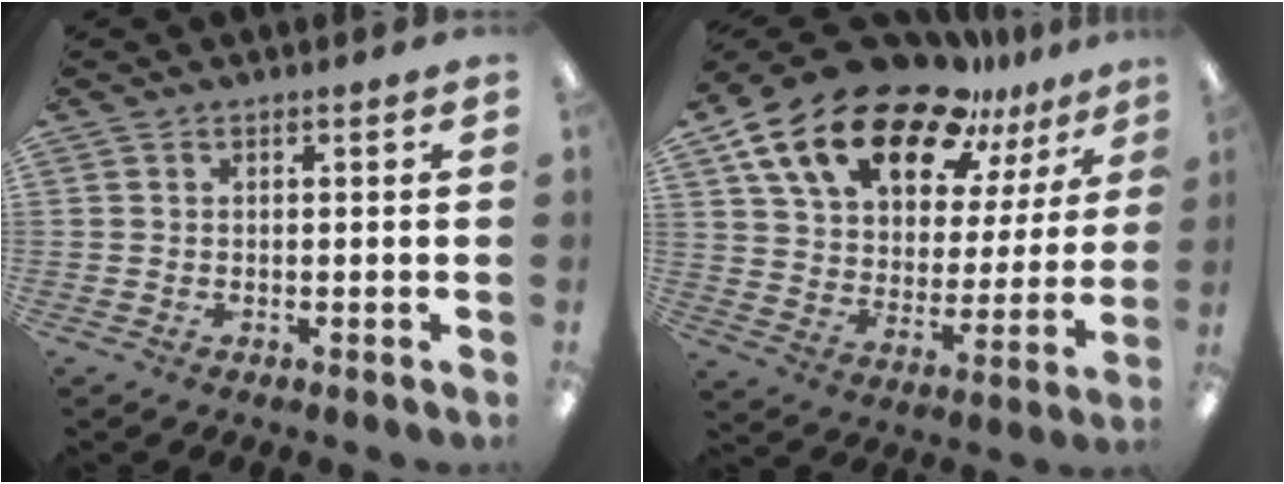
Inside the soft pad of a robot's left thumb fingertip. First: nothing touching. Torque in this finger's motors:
{"motor_torque": [1.55, 1.67, 1.40, -1.37, 0.55]}